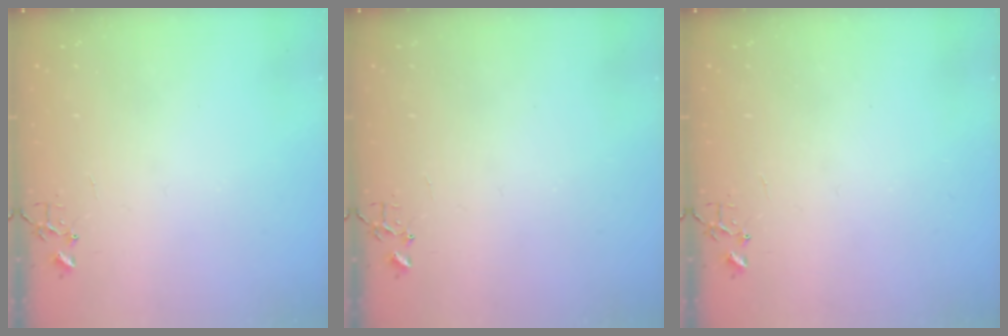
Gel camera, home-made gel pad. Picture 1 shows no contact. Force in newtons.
{"total": 0.0}
{"total": 0.0}